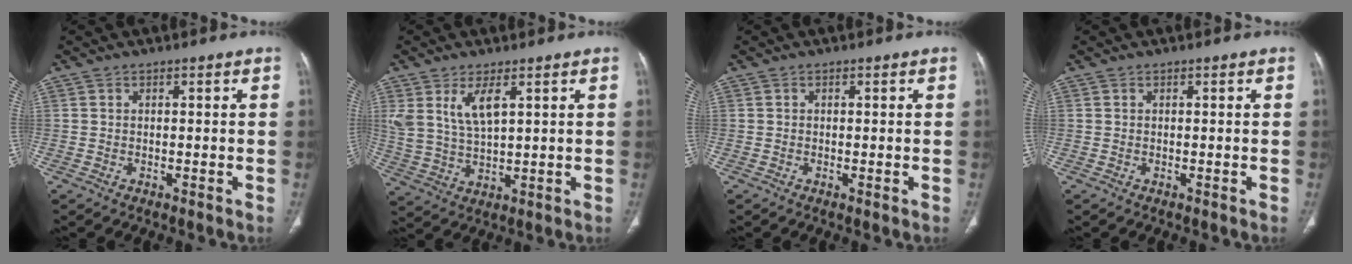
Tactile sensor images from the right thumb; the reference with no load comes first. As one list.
[{"total": 7.3, "force": [3.4, 3.0, 5.8], "torque": [-0.115, -0.017, 0.080]}, {"total": 0.0}, {"total": 0.0}]